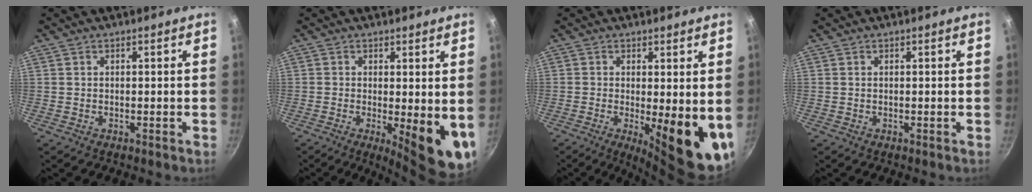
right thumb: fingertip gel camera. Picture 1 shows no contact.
{"total": 10.2, "force": [-1.4, 3.1, 9.6], "torque": [-0.106, -0.018, -0.014]}
{"total": 12.9, "force": [-1.9, 3.7, 12.2], "torque": [-0.135, -0.023, -0.019]}
{"total": 0.0}